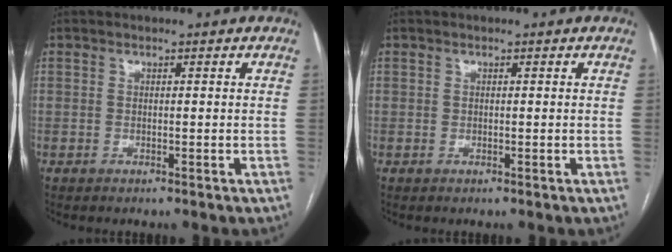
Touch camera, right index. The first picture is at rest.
{"total": 0.0}